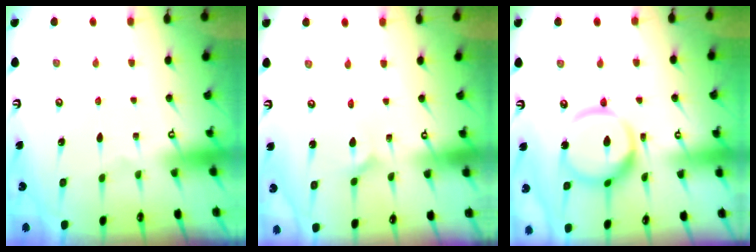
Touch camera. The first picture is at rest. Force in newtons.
{"total": 3.0, "press": 3.0, "slide": 0.4}
{"total": 16.6, "press": 16.5, "slide": 1.6}